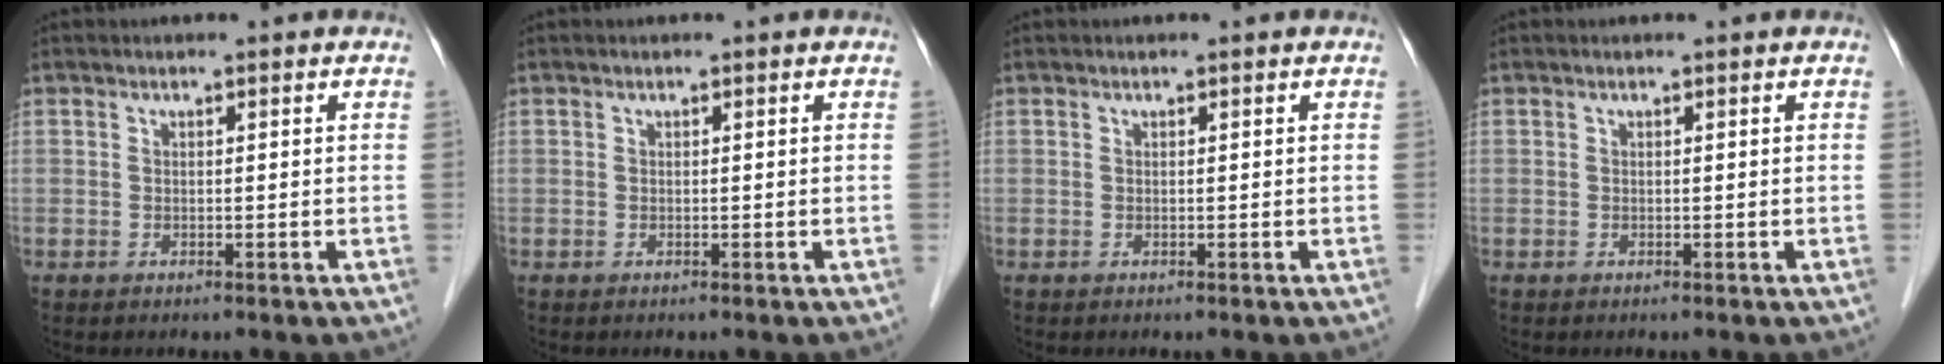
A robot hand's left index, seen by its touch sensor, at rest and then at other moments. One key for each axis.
{"total": 0.0}
{"total": 0.0}
{"total": 0.0}